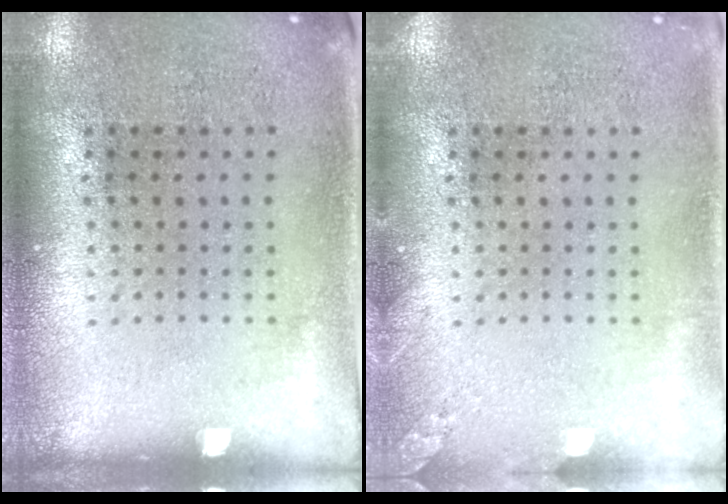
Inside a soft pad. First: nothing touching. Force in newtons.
{"total": 1.0, "press": 1.0, "slide": 0.1}